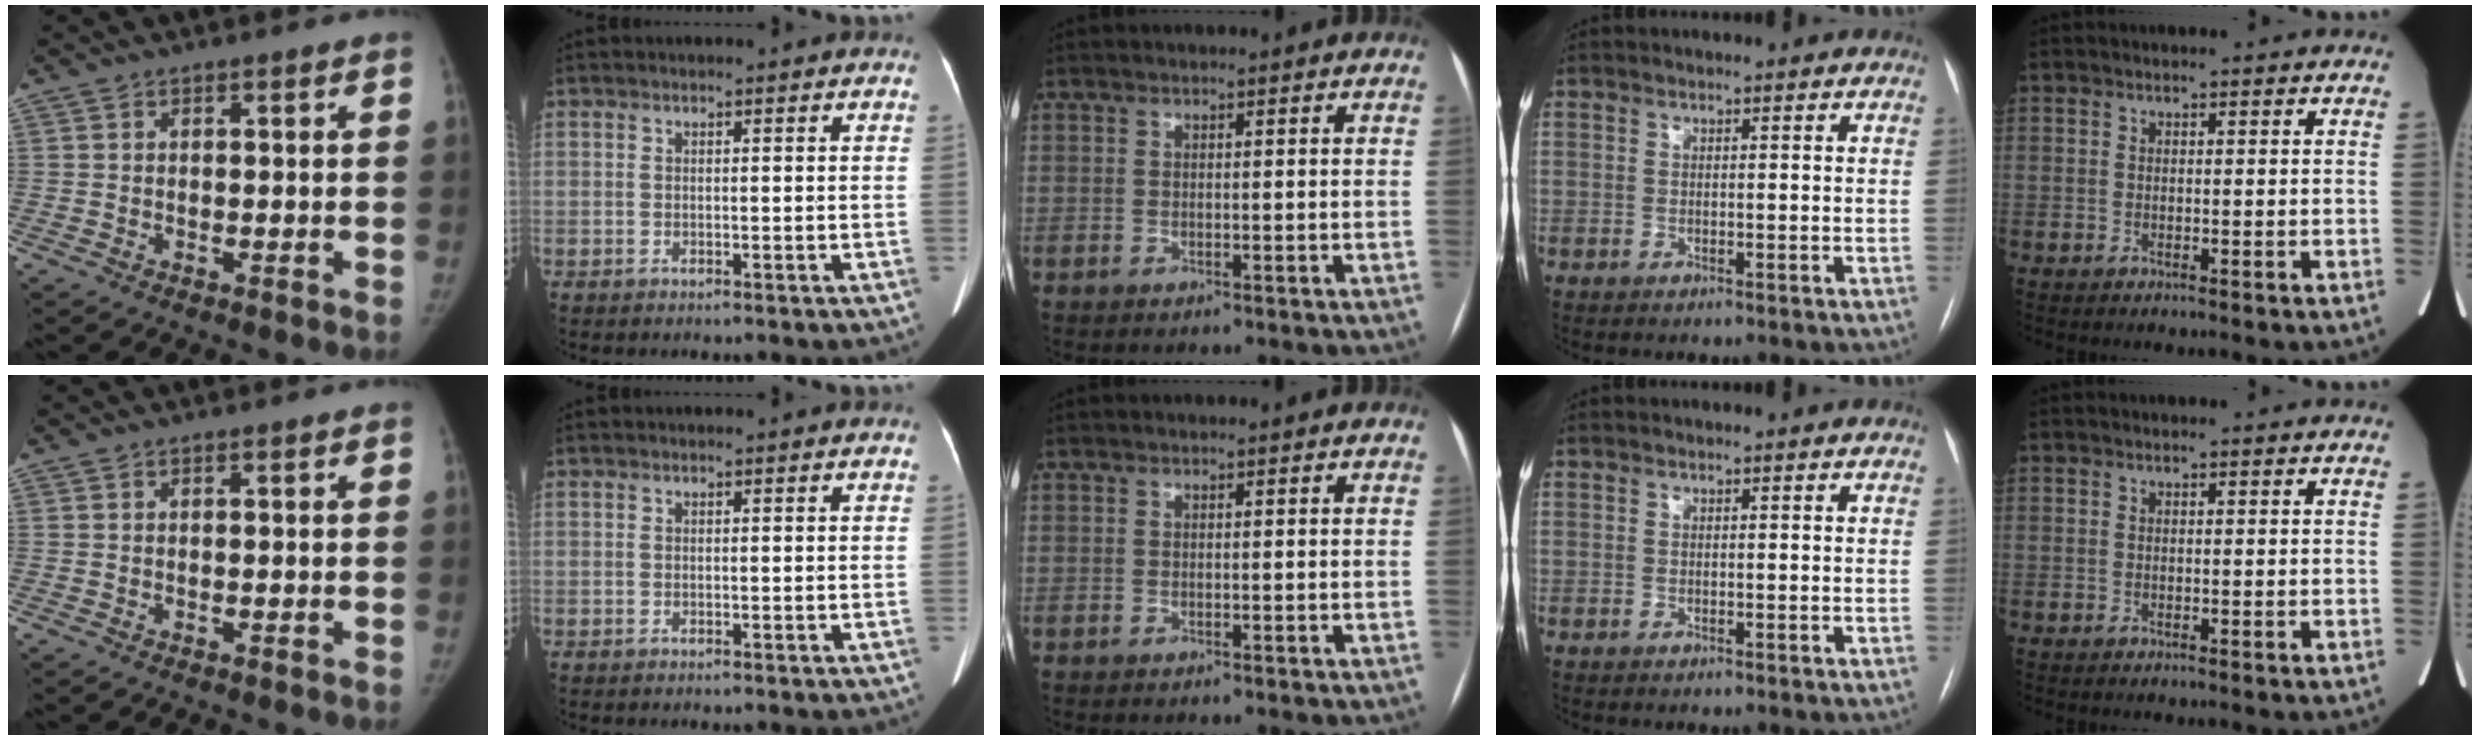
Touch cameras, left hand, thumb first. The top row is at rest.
{}